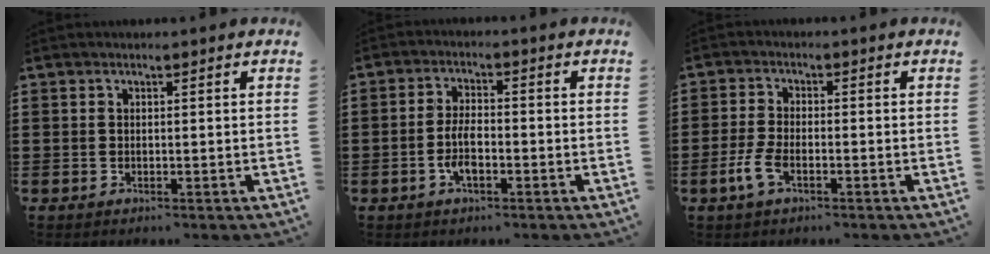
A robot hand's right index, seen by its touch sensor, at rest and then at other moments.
{"total": 4.6, "force": [-1.6, 1.6, 4.1], "torque": [-0.092, -0.004, -0.033]}
{"total": 3.6, "force": [-1.7, 1.2, 3.0], "torque": [-0.079, -0.011, -0.037]}